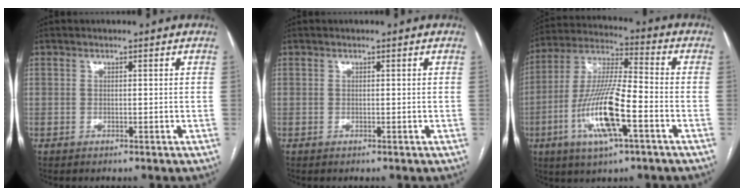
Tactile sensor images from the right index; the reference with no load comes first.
{"total": 0.0}
{"total": 15.0, "force": [-5.2, 2.4, 13.9], "torque": [-0.284, -0.006, -0.095]}